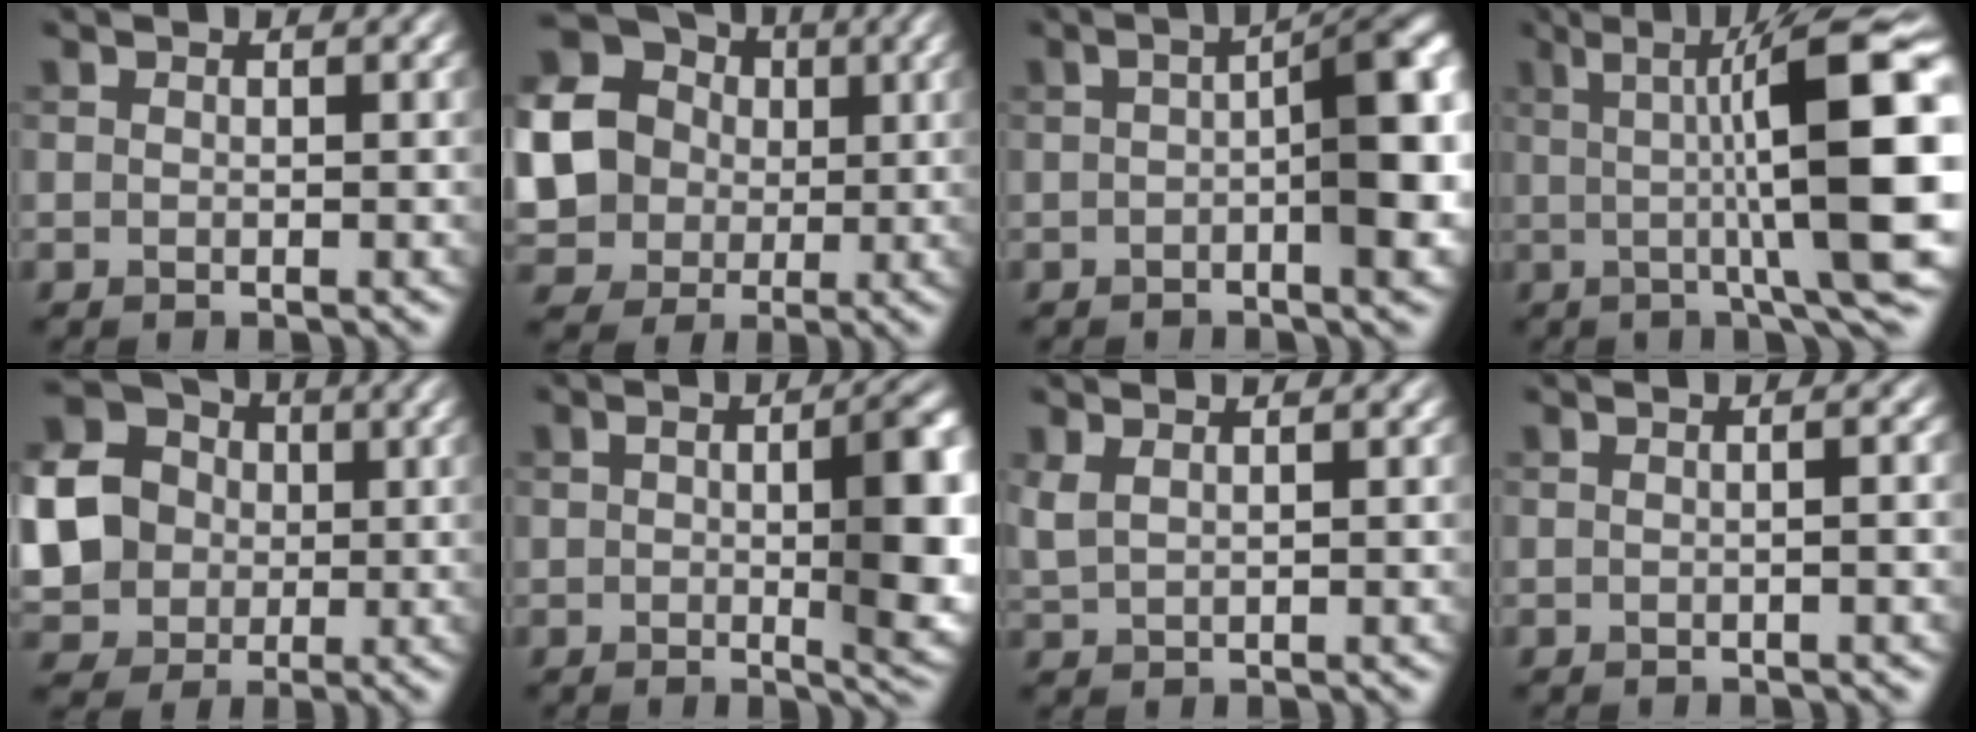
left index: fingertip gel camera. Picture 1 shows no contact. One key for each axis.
{"total": 21.1, "fx": 2.4, "fy": 19.7, "fz": 7.2, "tx": -0.213, "ty": -0.005, "tz": 0.011}
{"total": 7.5, "fx": -0.5, "fy": 1.9, "fz": 7.2, "tx": -0.093, "ty": 0.004, "tz": -0.009}
{"total": 13.8, "fx": 1.4, "fy": 2.8, "fz": 13.5, "tx": -0.161, "ty": 0.012, "tz": 0.022}
{"total": 12.6, "fx": -0.4, "fy": 11.6, "fz": 4.8, "tx": -0.165, "ty": 0.000, "tz": -0.032}
{"total": 8.3, "fx": 0.3, "fy": 2.7, "fz": 7.9, "tx": -0.107, "ty": -0.004, "tz": 0.007}
{"total": 1.7, "fx": 1.0, "fy": 0.7, "fz": 1.2, "tx": -0.028, "ty": 0.003, "tz": 0.024}
{"total": 2.2, "fx": 0.0, "fy": 0.9, "fz": 2.0, "tx": -0.009, "ty": 0.004, "tz": -0.009}